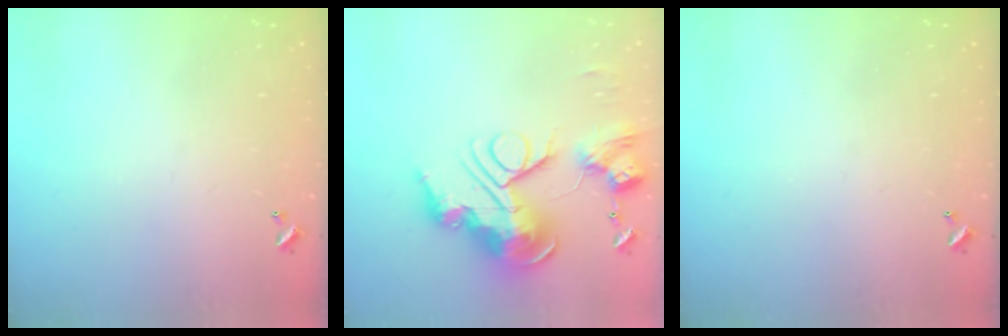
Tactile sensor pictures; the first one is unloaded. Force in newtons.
{"total": 0.7, "press": 0.7, "slide": 0.0}
{"total": 0.0}